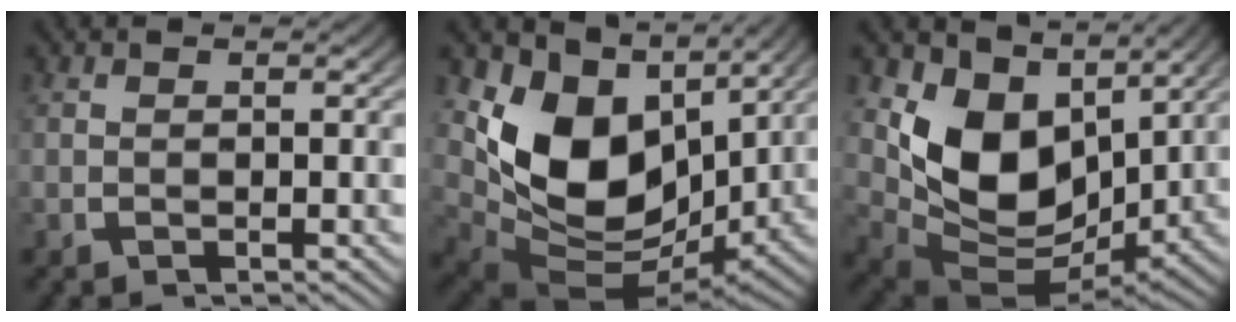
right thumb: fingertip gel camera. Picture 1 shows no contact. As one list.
[{"total": 13.3, "force": [1.0, 8.8, 9.9], "torque": [-0.213, -0.053, 0.041]}, {"total": 11.6, "force": [0.4, 7.7, 8.7], "torque": [-0.187, -0.052, 0.030]}]